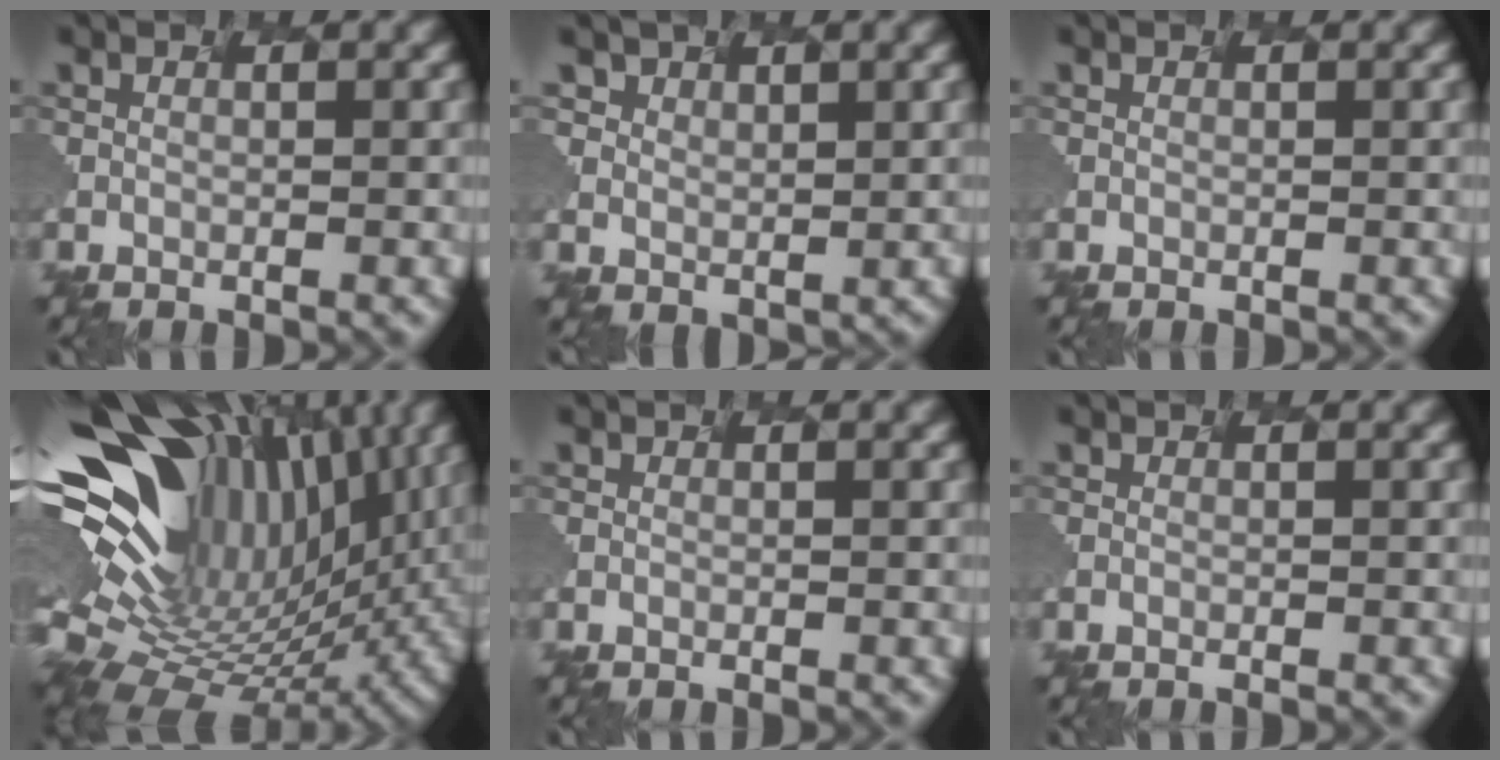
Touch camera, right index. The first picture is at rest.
{"total": 2.0, "force": [1.5, 1.2, -0.5], "torque": [-0.009, -0.011, 0.036]}
{"total": 0.0}
{"total": 16.2, "force": [4.3, 9.6, 12.3], "torque": [-0.236, 0.018, 0.103]}
{"total": 1.1, "force": [-0.1, 0.5, 1.0], "torque": [0.003, 0.003, -0.005]}
{"total": 1.4, "force": [-0.3, 0.6, 1.2], "torque": [0.003, 0.003, -0.008]}